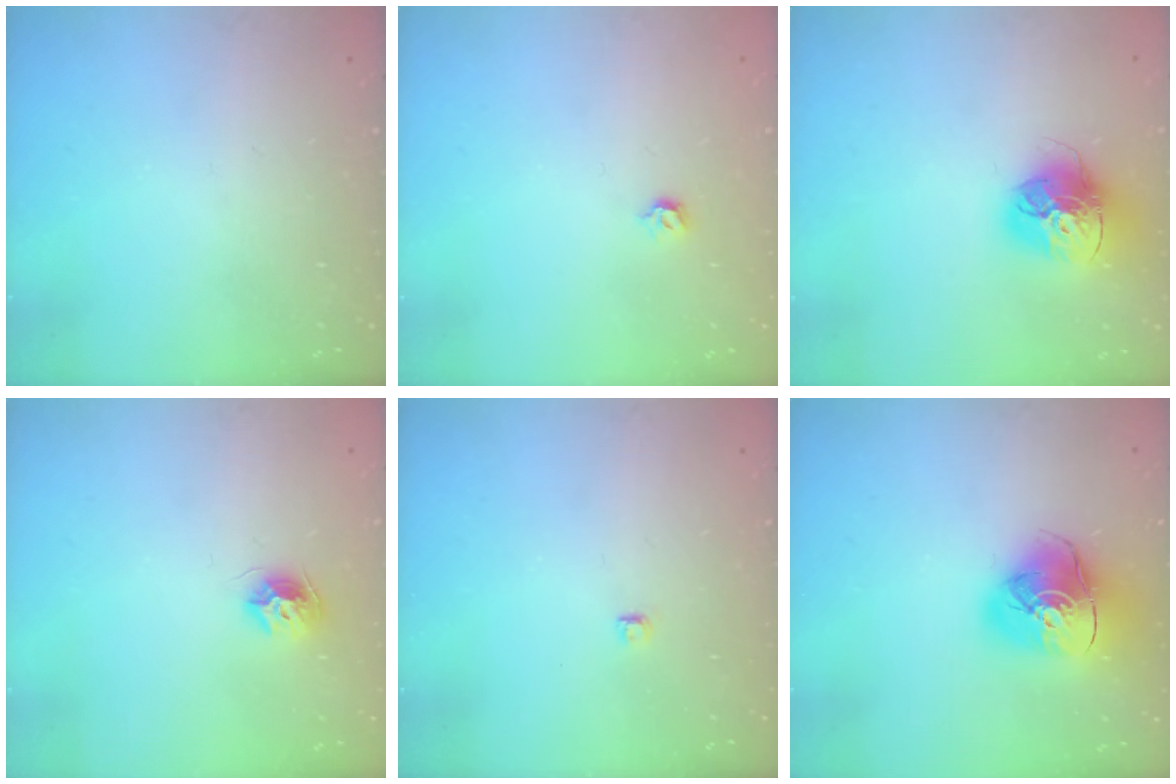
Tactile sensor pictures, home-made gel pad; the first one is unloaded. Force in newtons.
{"total": 3.1, "press": 3.0, "slide": 0.8}
{"total": 16.2, "press": 16.1, "slide": 1.6}
{"total": 8.1, "press": 8.1, "slide": 0.1}
{"total": 2.8, "press": 2.7, "slide": 0.3}
{"total": 16.1, "press": 16.0, "slide": 2.1}